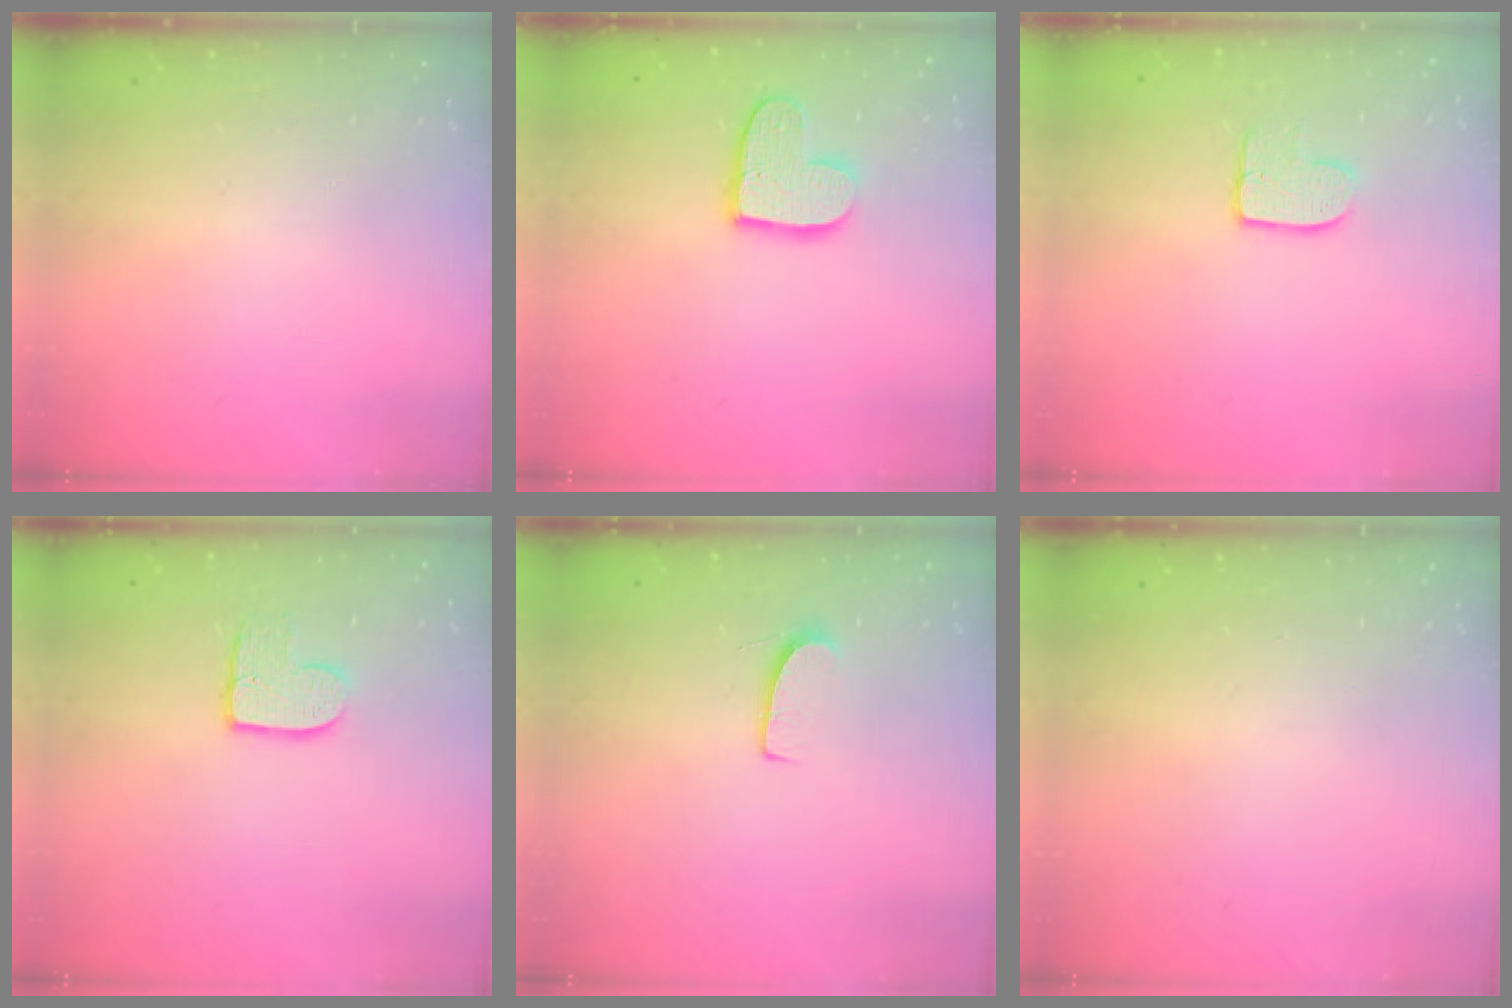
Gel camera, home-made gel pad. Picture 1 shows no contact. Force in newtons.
{"total": 12.1, "press": 12.0, "slide": 0.9}
{"total": 7.9, "press": 7.9, "slide": 0.5}
{"total": 9.7, "press": 9.6, "slide": 0.7}
{"total": 7.1, "press": 7.1, "slide": 0.5}
{"total": 0.0}